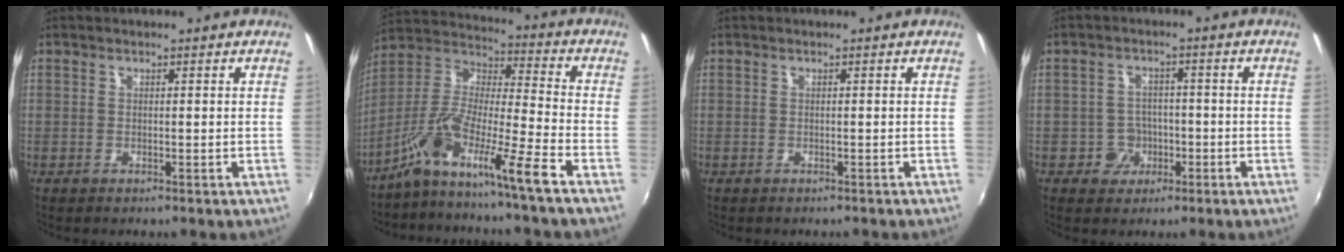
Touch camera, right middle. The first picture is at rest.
{"total": 12.0, "force": [-8.3, -1.2, 8.6], "torque": [-0.158, -0.008, -0.165]}
{"total": 0.7, "force": [-0.6, 0.3, 0.1], "torque": [-0.004, -0.002, -0.008]}
{"total": 4.6, "force": [-1.9, 4.2, 0.5], "torque": [-0.014, 0.016, -0.025]}